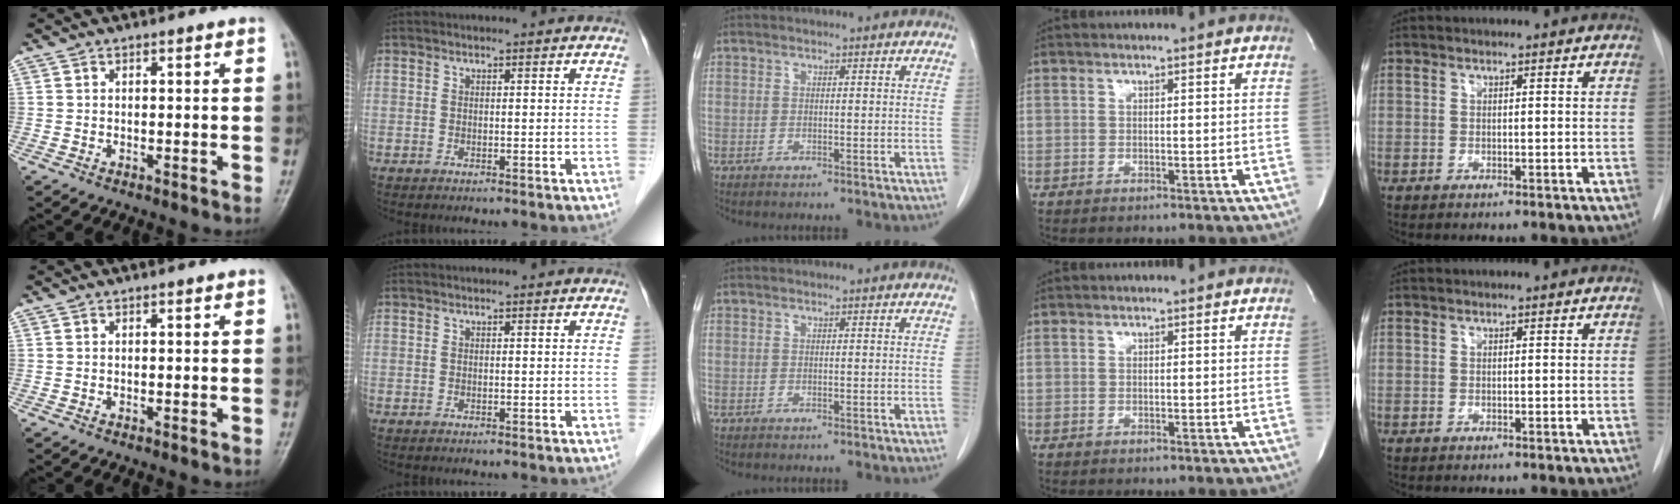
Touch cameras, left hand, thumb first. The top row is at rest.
{}